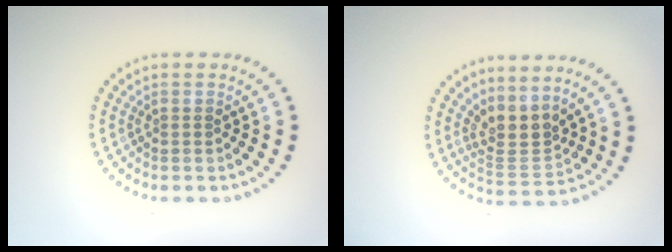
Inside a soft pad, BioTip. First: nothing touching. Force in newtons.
{"total": 3.0, "press": 2.0, "slide": 2.2}